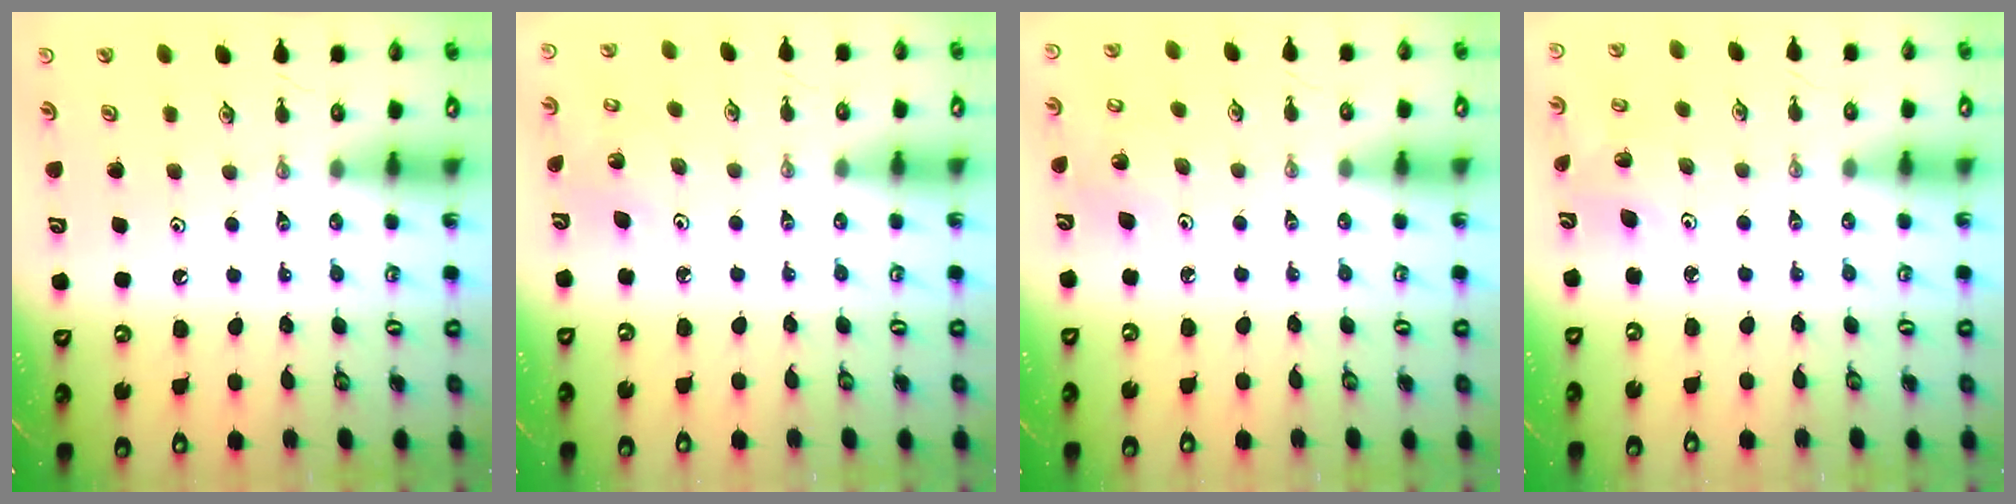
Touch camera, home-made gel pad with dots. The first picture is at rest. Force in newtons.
{"total": 1.8, "press": 1.8, "slide": 0.1}
{"total": 4.8, "press": 4.7, "slide": 1.1}
{"total": 2.8, "press": 2.8, "slide": 0.2}